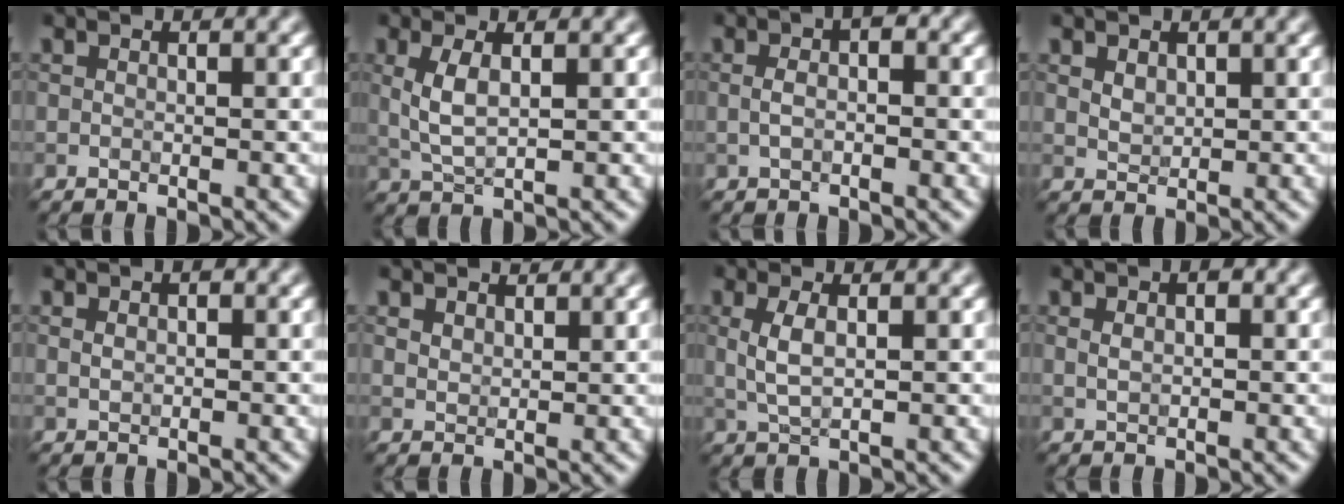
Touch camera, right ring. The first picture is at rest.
{"total": 2.9, "force": [0.5, 0.9, 2.7], "torque": [-0.062, 0.001, 0.012]}
{"total": 2.0, "force": [-0.1, 0.8, 1.8], "torque": [-0.037, 0.006, -0.005]}
{"total": 1.4, "force": [0.6, 0.9, 0.8], "torque": [-0.015, -0.001, 0.016]}
{"total": 1.0, "force": [0.2, 0.6, 0.7], "torque": [-0.014, 0.003, 0.003]}
{"total": 1.9, "force": [1.4, 1.1, 0.7], "torque": [-0.019, 0.000, 0.028]}
{"total": 2.4, "force": [0.3, 0.7, 2.3], "torque": [-0.053, 0.002, 0.008]}
{"total": 1.4, "force": [0.4, 0.8, 1.1], "torque": [-0.020, 0.002, 0.005]}